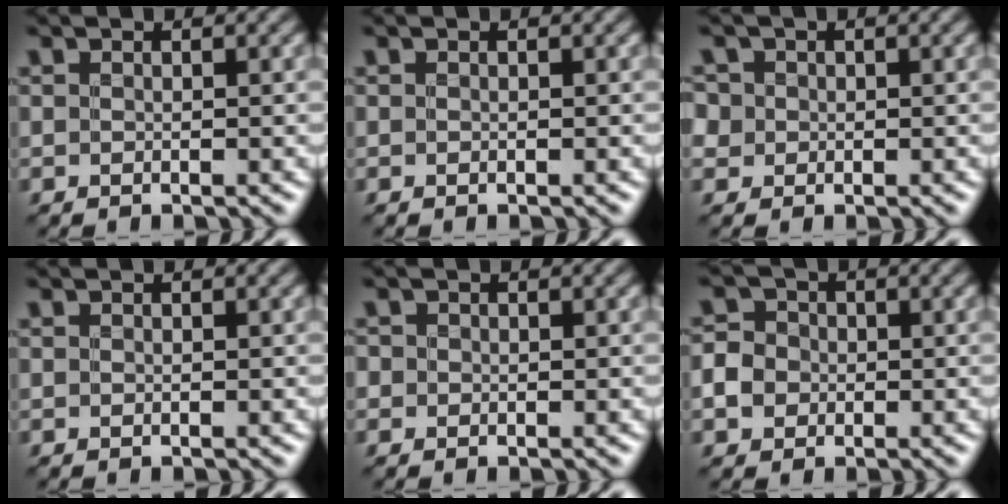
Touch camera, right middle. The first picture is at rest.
{"total": 0.0}
{"total": 3.4, "force": [1.1, 2.9, 1.3], "torque": [-0.027, 0.020, 0.008]}
{"total": 0.0}
{"total": 0.8, "force": [0.0, 0.8, 0.1], "torque": [0.005, -0.002, -0.004]}
{"total": 3.1, "force": [-0.5, 2.8, 1.2], "torque": [-0.014, 0.005, -0.016]}